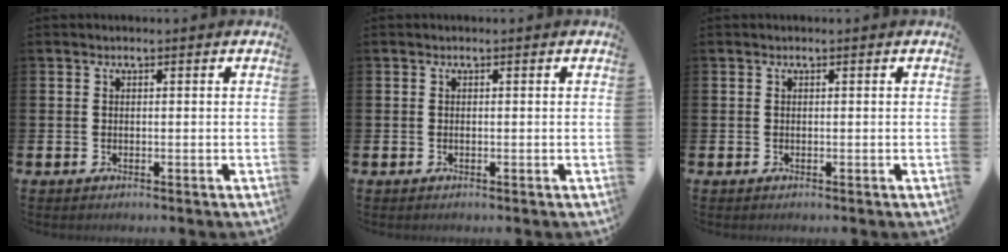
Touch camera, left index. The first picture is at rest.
{"total": 0.0}
{"total": 0.0}